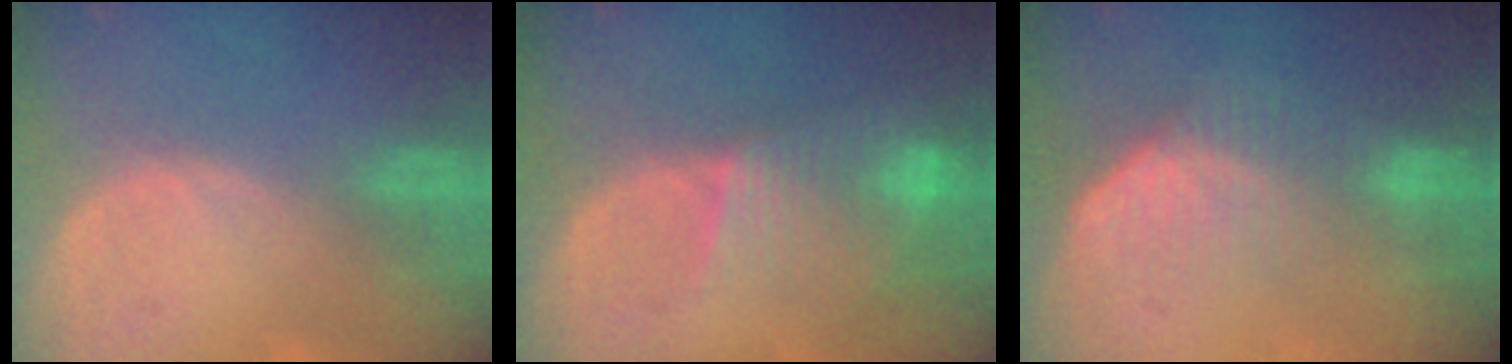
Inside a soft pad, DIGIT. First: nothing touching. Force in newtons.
{"total": 8.0, "press": 6.9, "slide": 4.1}
{"total": 7.4, "press": 6.2, "slide": 4.0}